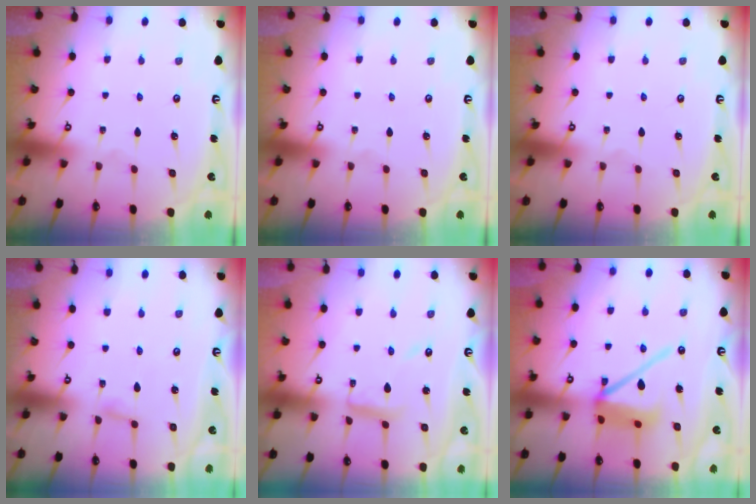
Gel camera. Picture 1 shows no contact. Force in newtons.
{"total": 0.0}
{"total": 0.0}
{"total": 3.3, "press": 3.3, "slide": 0.3}
{"total": 8.5, "press": 8.4, "slide": 0.6}
{"total": 12.3, "press": 12.2, "slide": 1.7}